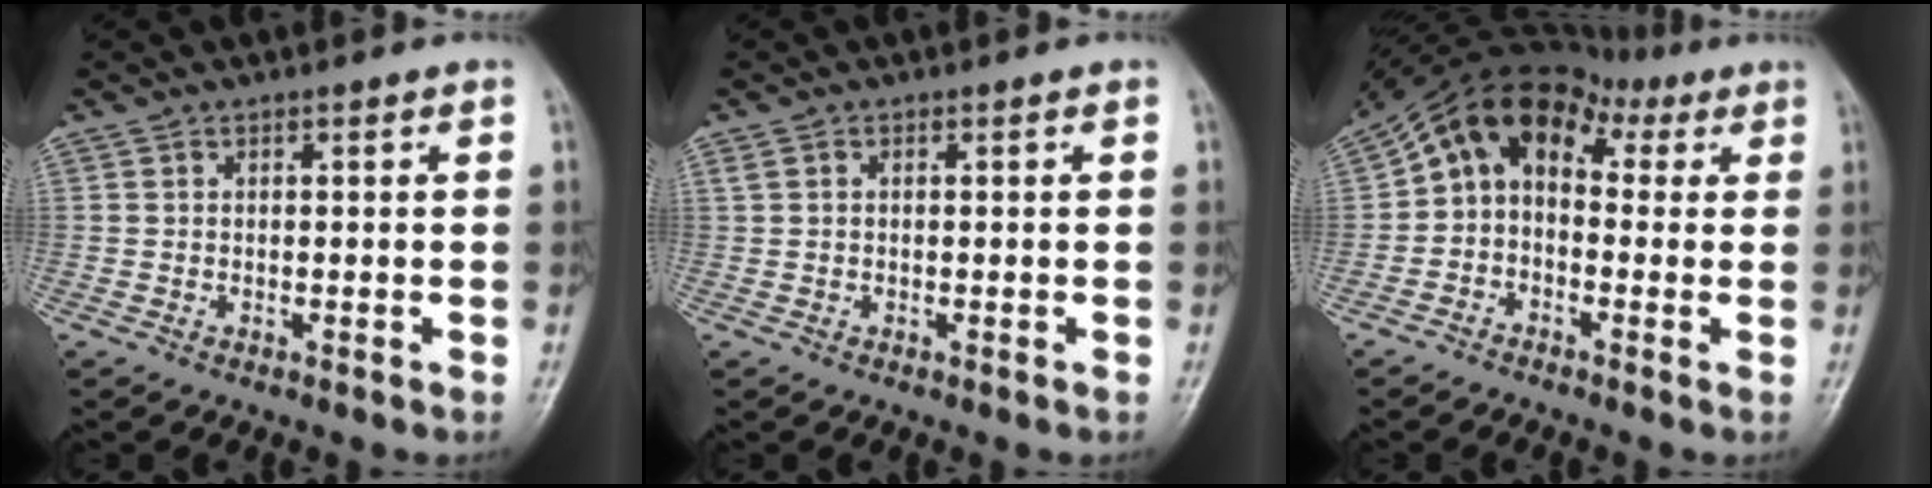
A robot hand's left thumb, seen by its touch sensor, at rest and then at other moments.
{"total": 0.9, "force": [0.2, 0.4, 0.8], "torque": [-0.021, 0.013, 0.008]}
{"total": 10.3, "force": [2.0, 7.9, 6.3], "torque": [-0.079, 0.048, 0.018]}